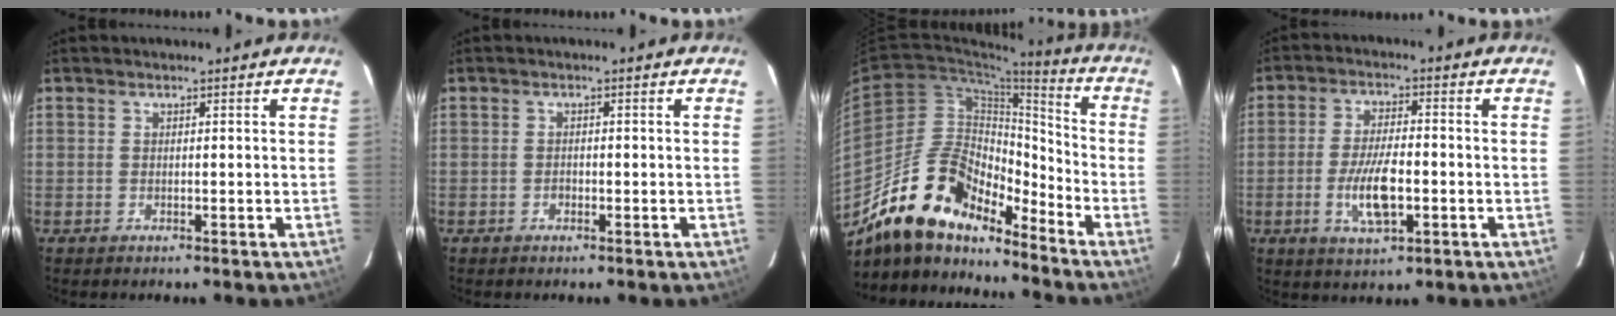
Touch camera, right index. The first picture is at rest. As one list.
[{"total": 0.9, "force": [-0.5, 0.6, 0.5], "torque": [-0.010, 0.002, -0.007]}, {"total": 17.2, "force": [-14.2, 6.0, 7.5], "torque": [-0.130, 0.031, -0.258]}, {"total": 8.0, "force": [-2.2, 2.3, 7.3], "torque": [-0.144, -0.003, -0.037]}]